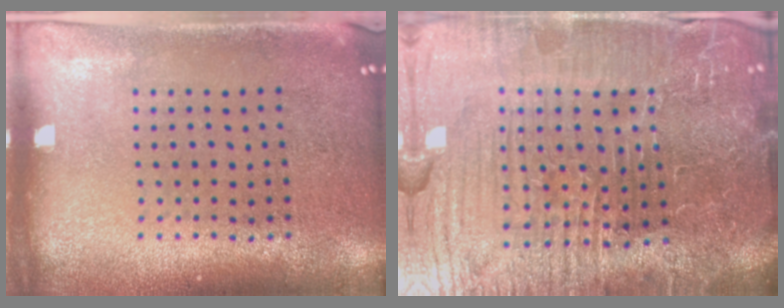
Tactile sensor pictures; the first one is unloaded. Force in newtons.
{"total": 6.8, "press": 6.2, "slide": 2.7}